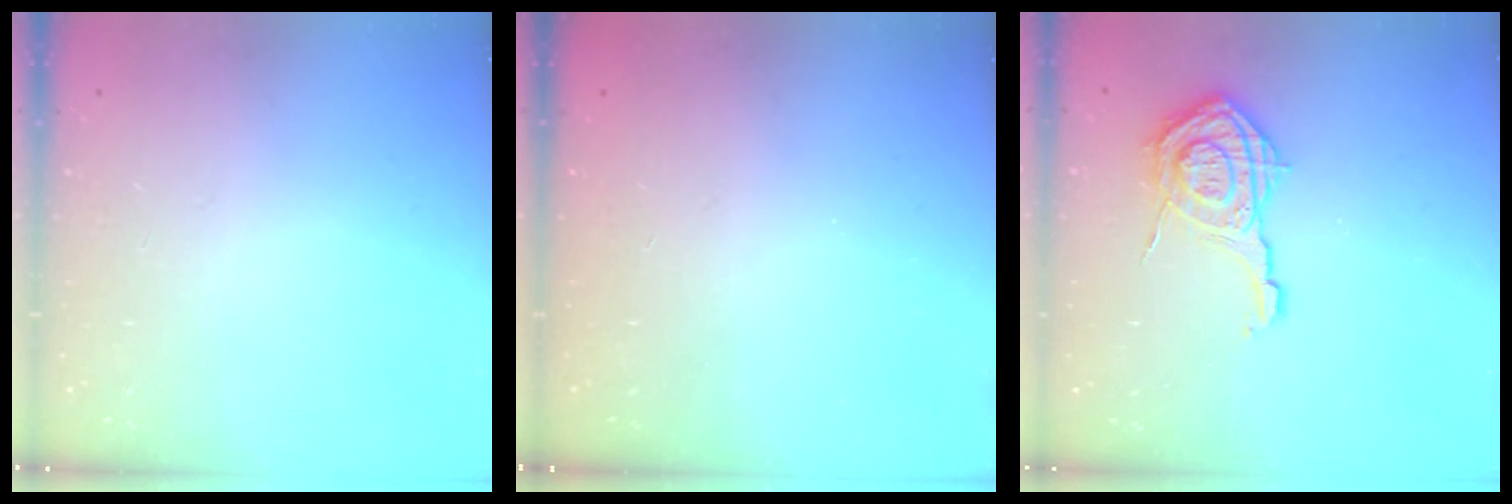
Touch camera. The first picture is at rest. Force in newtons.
{"total": 2.3, "press": 2.2, "slide": 0.7}
{"total": 13.6, "press": 13.5, "slide": 1.4}